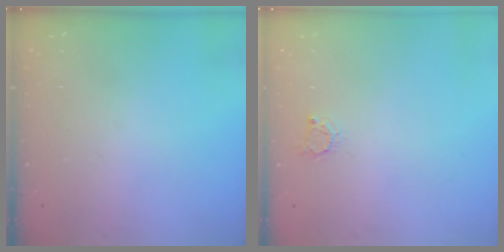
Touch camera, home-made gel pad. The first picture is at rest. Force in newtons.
{"total": 3.0, "press": 3.0, "slide": 0.4}